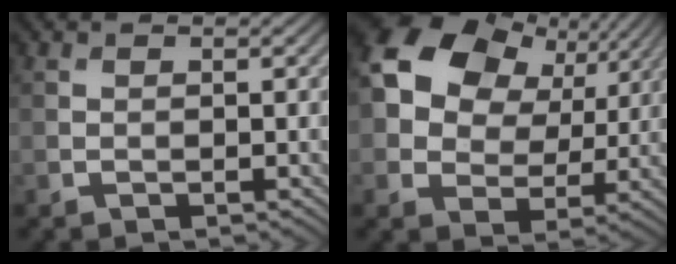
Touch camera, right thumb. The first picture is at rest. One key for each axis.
{"total": 14.2, "fx": 5.2, "fy": 10.2, "fz": 8.3, "tx": -0.193, "ty": 0.033, "tz": 0.087}